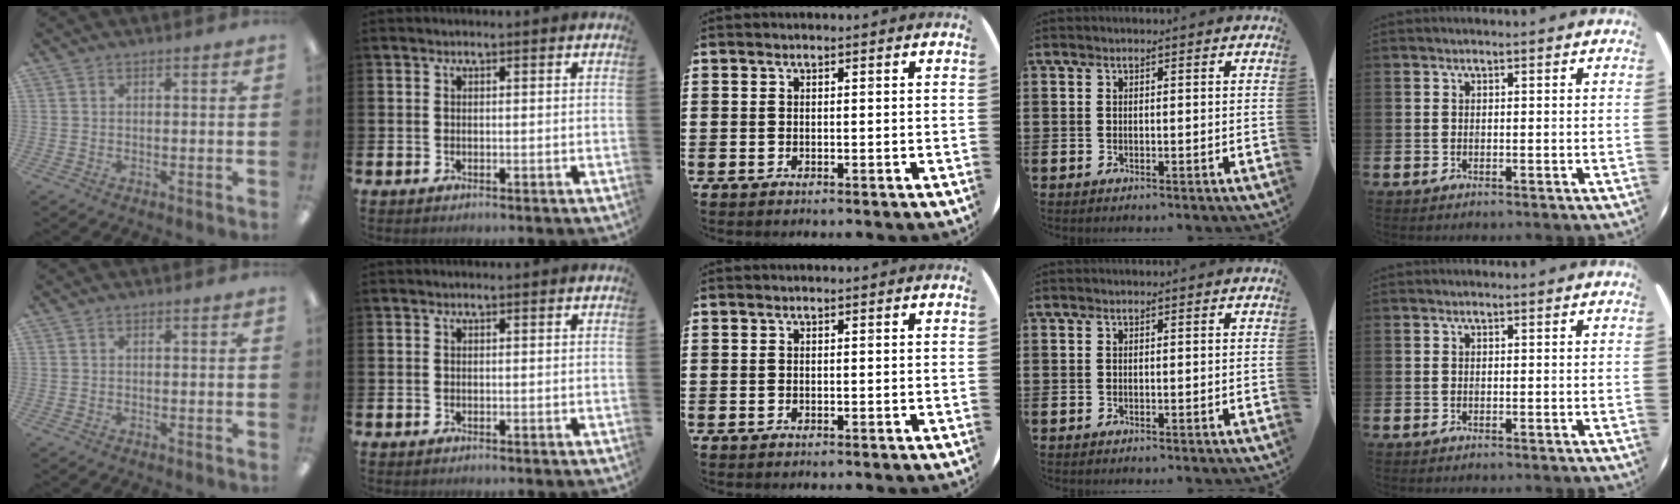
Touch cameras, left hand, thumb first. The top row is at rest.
{}